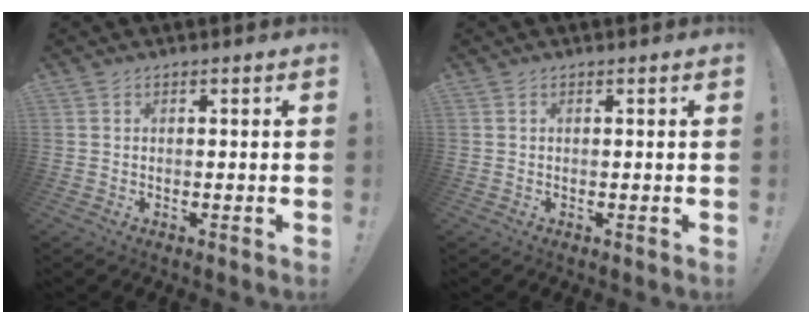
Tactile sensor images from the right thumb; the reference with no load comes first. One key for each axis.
{"total": 0.0}